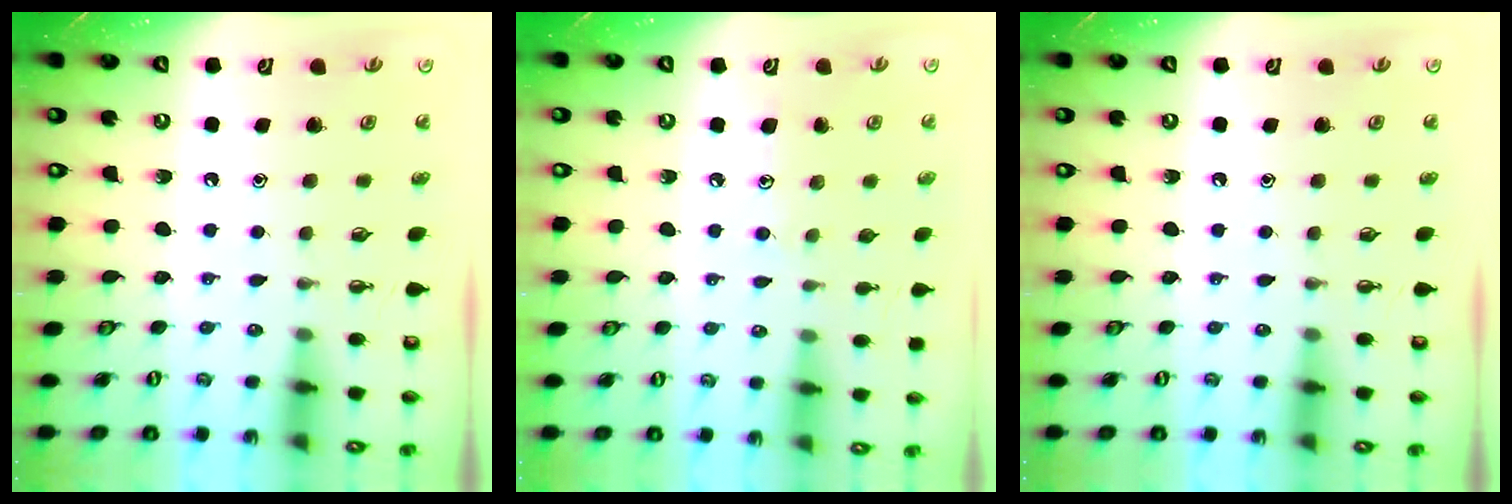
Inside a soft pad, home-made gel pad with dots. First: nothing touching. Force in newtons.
{"total": 5.8, "press": 5.8, "slide": 0.6}
{"total": 0.0}